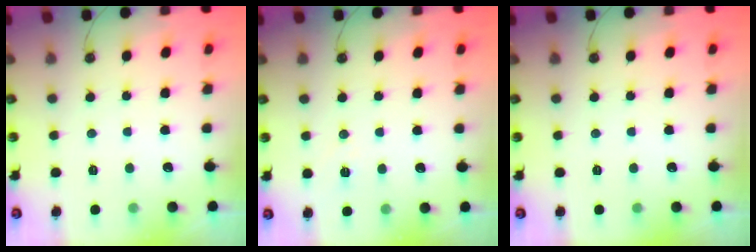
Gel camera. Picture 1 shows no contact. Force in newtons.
{"total": 3.6, "press": 2.5, "slide": 2.6}
{"total": 0.0}